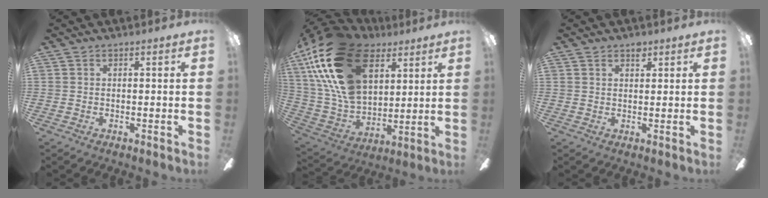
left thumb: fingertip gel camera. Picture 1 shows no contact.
{"total": 26.4, "force": [13.0, 15.5, 17.0], "torque": [-0.364, -0.048, 0.231]}
{"total": 2.6, "force": [1.7, 1.3, 1.3], "torque": [-0.013, -0.002, 0.027]}